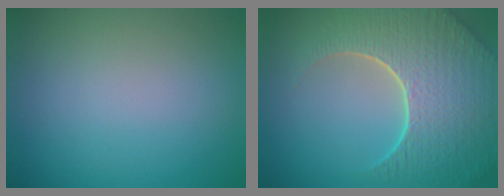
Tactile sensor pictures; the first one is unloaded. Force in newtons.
{"total": 8.7, "press": 6.1, "slide": 6.3}